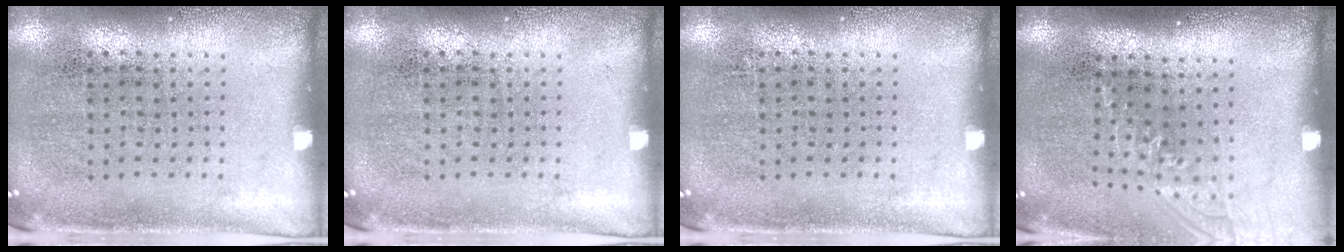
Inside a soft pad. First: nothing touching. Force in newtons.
{"total": 0.0}
{"total": 0.0}
{"total": 1.1, "press": 0.9, "slide": 0.6}